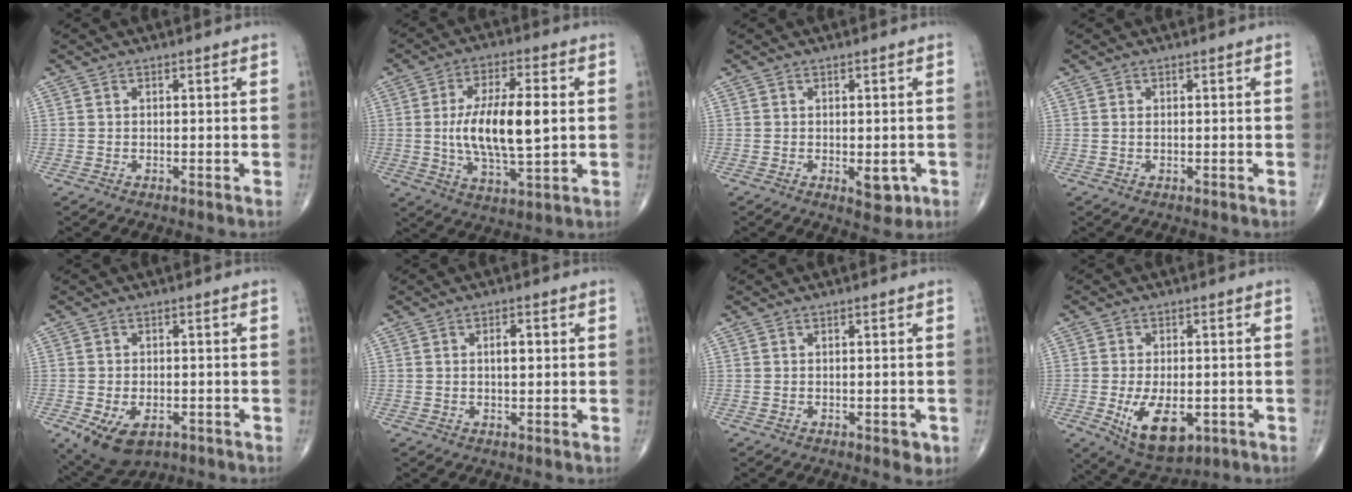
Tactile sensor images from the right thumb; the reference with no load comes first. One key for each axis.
{"total": 15.2, "fx": 0.6, "fy": 5.8, "fz": 14.1, "tx": -0.249, "ty": -0.003, "tz": 0.013}
{"total": 4.0, "fx": -1.1, "fy": 2.0, "fz": 3.3, "tx": -0.027, "ty": -0.005, "tz": -0.007}
{"total": 0.5, "fx": 0.0, "fy": 0.2, "fz": 0.5, "tx": -0.011, "ty": 0.001, "tz": 0.001}
{"total": 9.0, "fx": -4.1, "fy": 5.3, "fz": 6.0, "tx": -0.097, "ty": 0.005, "tz": -0.057}
{"total": 2.7, "fx": 0.4, "fy": 1.2, "fz": 2.3, "tx": -0.032, "ty": 0.001, "tz": 0.003}
{"total": 2.1, "fx": -0.9, "fy": 1.1, "fz": 1.7, "tx": -0.015, "ty": 0.002, "tz": -0.006}
{"total": 10.9, "fx": -3.2, "fy": 5.8, "fz": 8.7, "tx": -0.134, "ty": -0.006, "tz": -0.035}